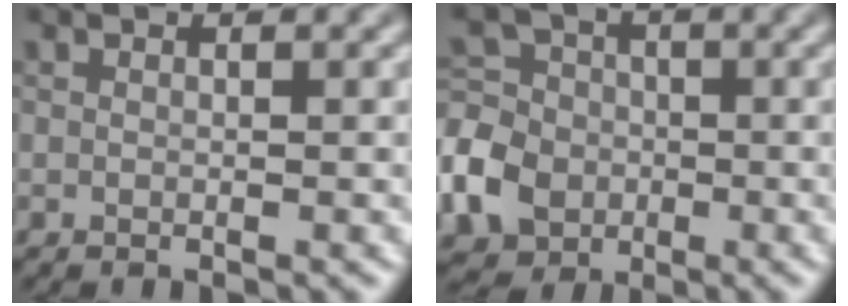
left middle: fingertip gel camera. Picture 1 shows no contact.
{"total": 6.3, "force": [-2.3, 5.2, 2.6], "torque": [-0.062, 0.007, -0.062]}